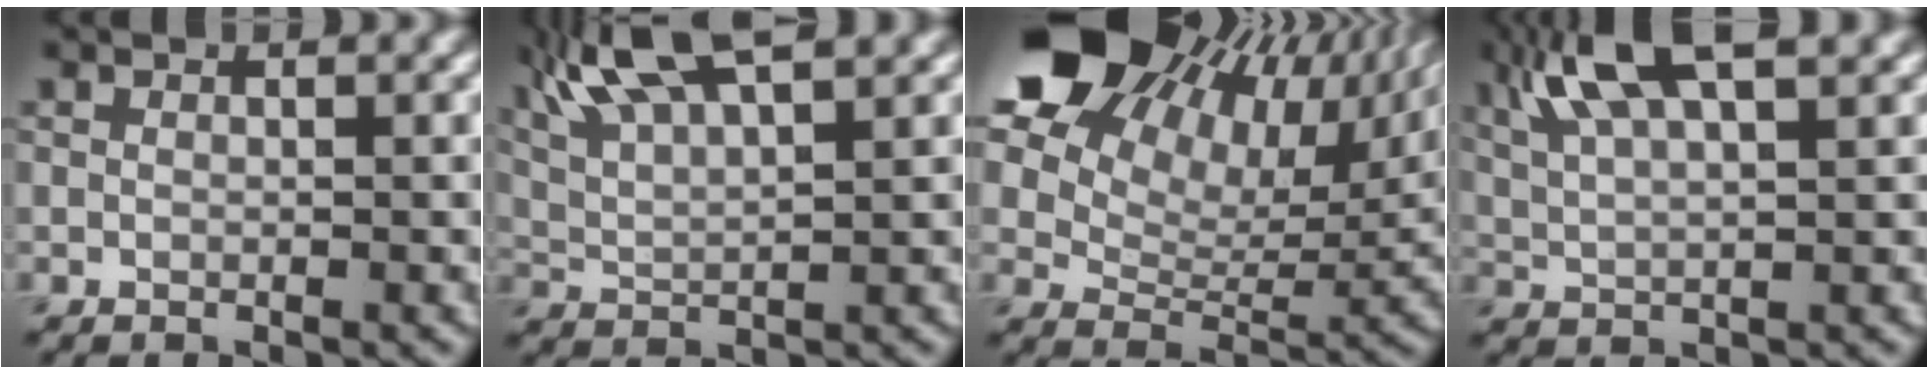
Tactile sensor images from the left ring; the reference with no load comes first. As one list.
[{"total": 8.5, "force": [5.6, 2.3, 5.9], "torque": [-0.111, 0.028, 0.088]}, {"total": 20.1, "force": [10.1, 13.4, 11.1], "torque": [-0.217, 0.065, 0.191]}, {"total": 7.8, "force": [4.5, 2.4, 6.0], "torque": [-0.118, 0.031, 0.069]}]